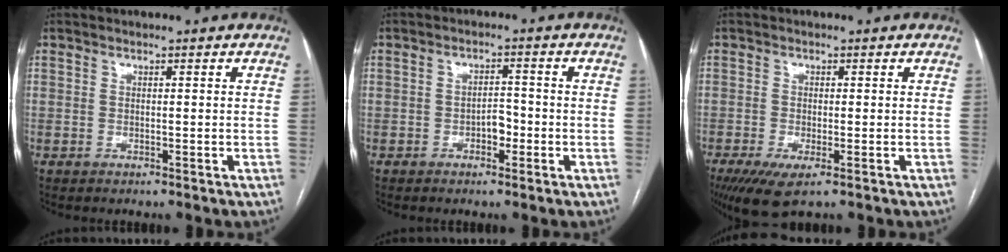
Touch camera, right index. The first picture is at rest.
{"total": 2.7, "force": [-1.1, 1.4, 2.0], "torque": [-0.026, 0.008, -0.018]}
{"total": 5.6, "force": [-3.1, 1.5, 4.5], "torque": [-0.076, -0.014, -0.049]}